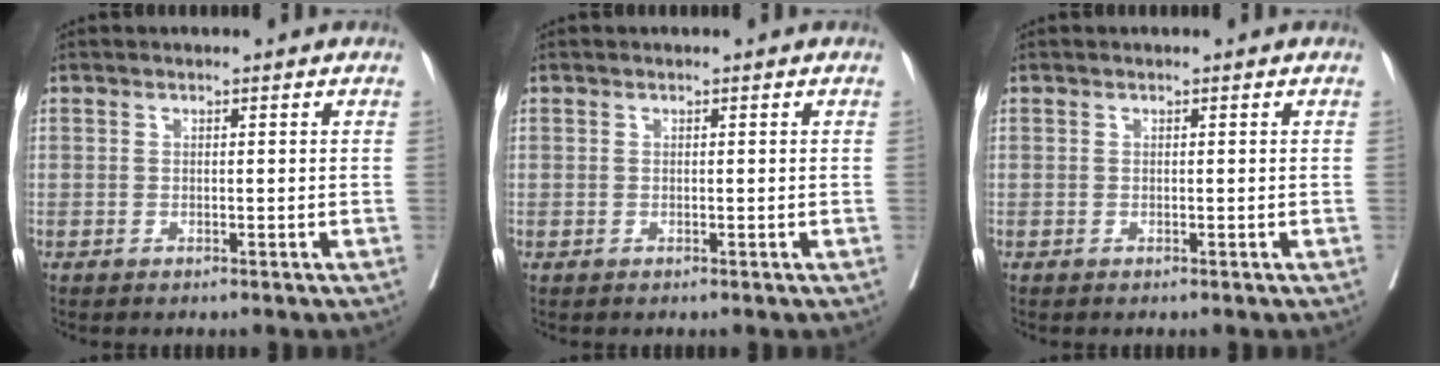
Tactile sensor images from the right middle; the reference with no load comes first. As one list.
[{"total": 0.0}, {"total": 0.0}]